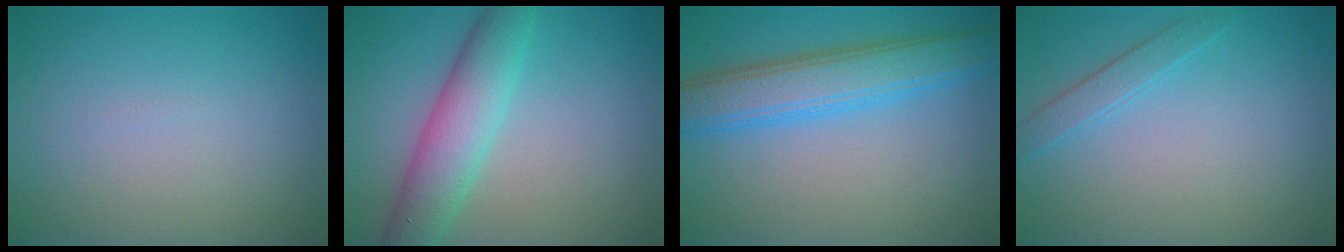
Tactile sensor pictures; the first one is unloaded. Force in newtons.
{"total": 5.5, "press": 5.5, "slide": 0.1}
{"total": 5.7, "press": 5.7, "slide": 0.2}
{"total": 1.6, "press": 1.6, "slide": 0.1}